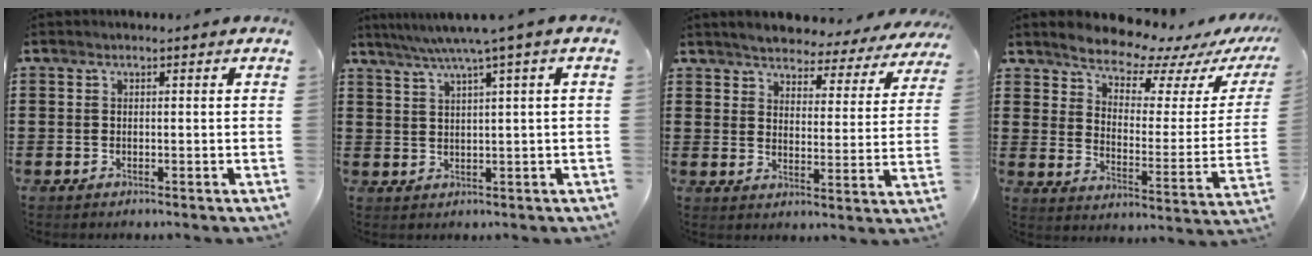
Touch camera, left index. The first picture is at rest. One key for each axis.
{"total": 4.4, "fx": 2.4, "fy": -0.9, "fz": 3.6, "tx": -0.074, "ty": -0.009, "tz": 0.036}
{"total": 4.2, "fx": 4.1, "fy": 0.4, "fz": 0.6, "tx": -0.037, "ty": -0.029, "tz": 0.067}
{"total": 7.6, "fx": 7.3, "fy": 1.3, "fz": 1.9, "tx": -0.060, "ty": -0.058, "tz": 0.125}